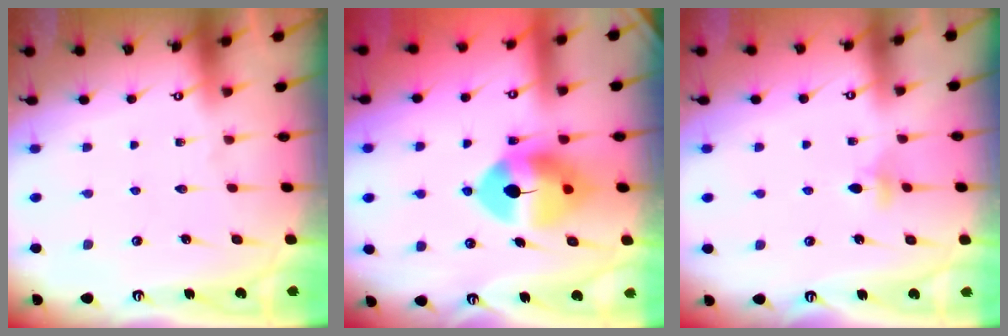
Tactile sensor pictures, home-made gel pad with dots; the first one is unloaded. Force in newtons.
{"total": 10.4, "press": 10.2, "slide": 2.1}
{"total": 3.8, "press": 3.7, "slide": 0.9}